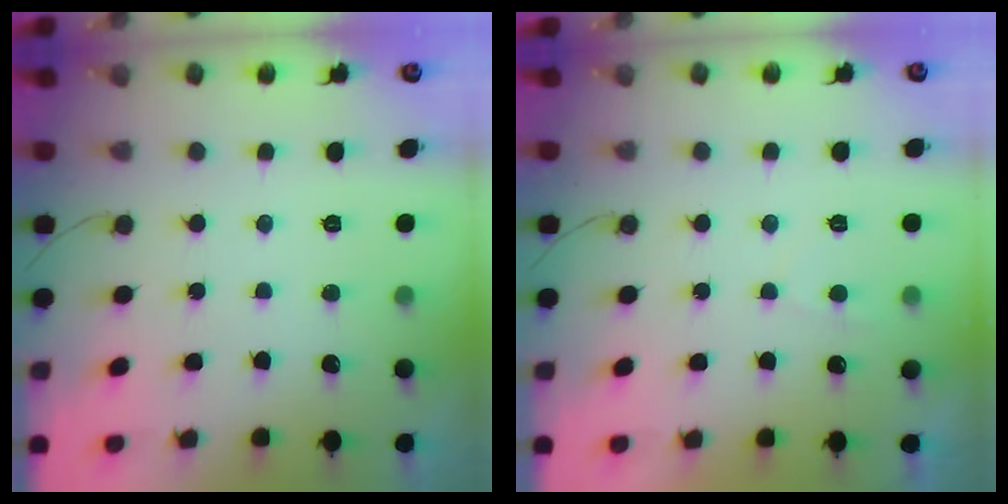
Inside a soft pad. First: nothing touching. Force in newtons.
{"total": 2.4, "press": 2.3, "slide": 0.6}